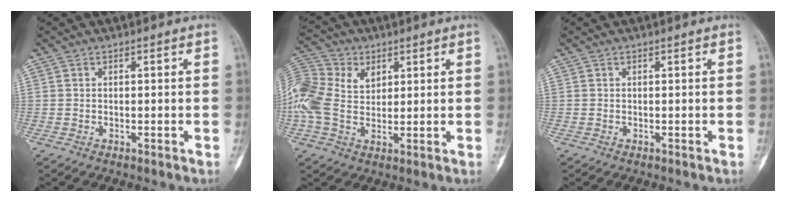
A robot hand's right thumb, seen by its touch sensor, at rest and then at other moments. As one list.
[{"total": 17.1, "force": [4.3, 12.5, 10.8], "torque": [-0.264, 0.034, 0.082]}, {"total": 0.0}]